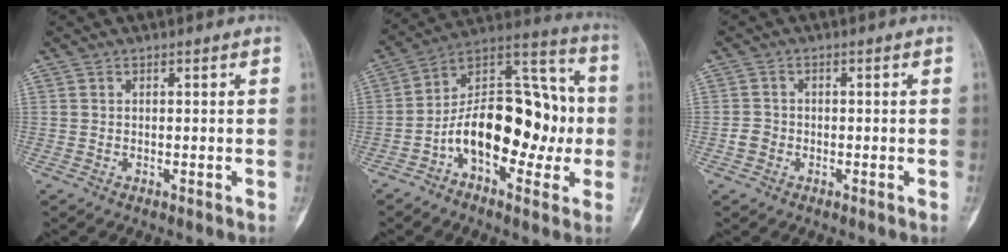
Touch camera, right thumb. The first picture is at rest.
{"total": 20.2, "force": [-3.7, 11.4, 16.3], "torque": [-0.226, 0.059, -0.065]}
{"total": 2.1, "force": [-0.8, 1.8, 0.7], "torque": [-0.007, 0.009, -0.018]}